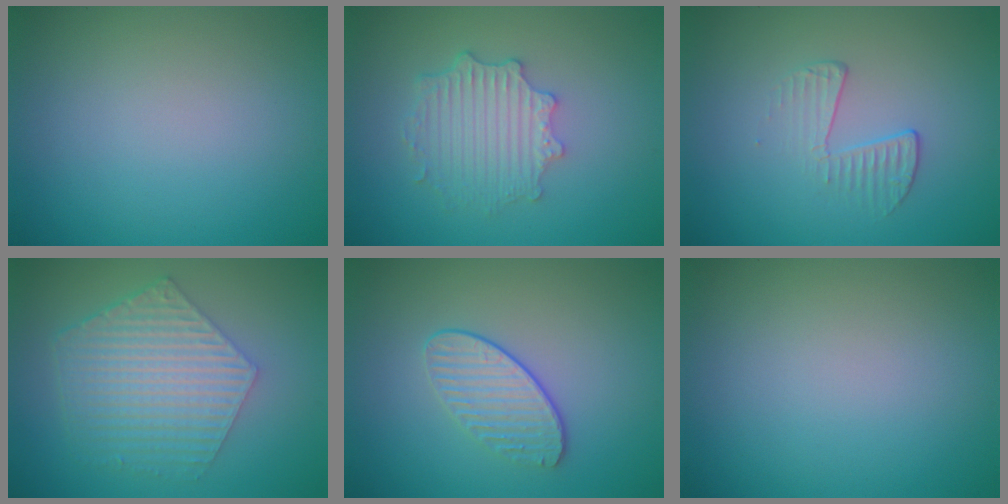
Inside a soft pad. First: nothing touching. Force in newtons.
{"total": 4.1, "press": 3.4, "slide": 2.3}
{"total": 1.9, "press": 0.7, "slide": 1.8}
{"total": 6.0, "press": 4.3, "slide": 4.2}
{"total": 2.2, "press": 1.8, "slide": 1.2}
{"total": 0.0}